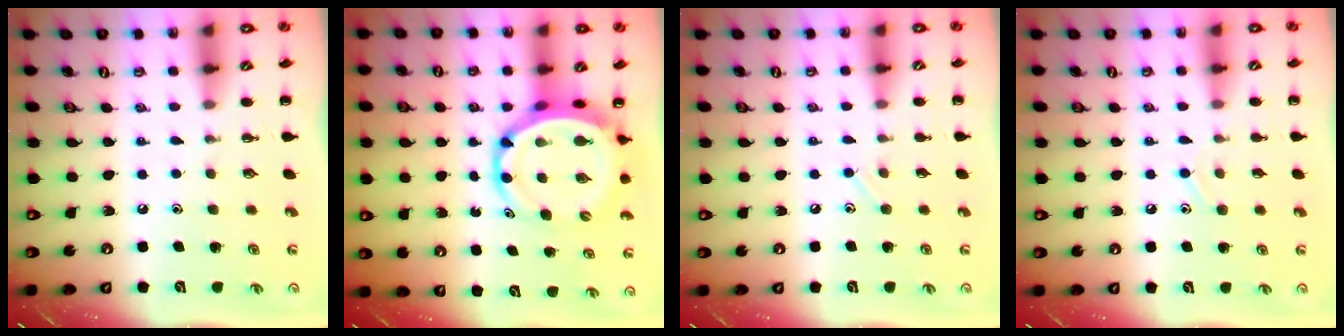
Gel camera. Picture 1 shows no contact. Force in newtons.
{"total": 8.9, "press": 8.5, "slide": 2.5}
{"total": 4.0, "press": 3.8, "slide": 1.2}
{"total": 7.4, "press": 7.1, "slide": 2.0}